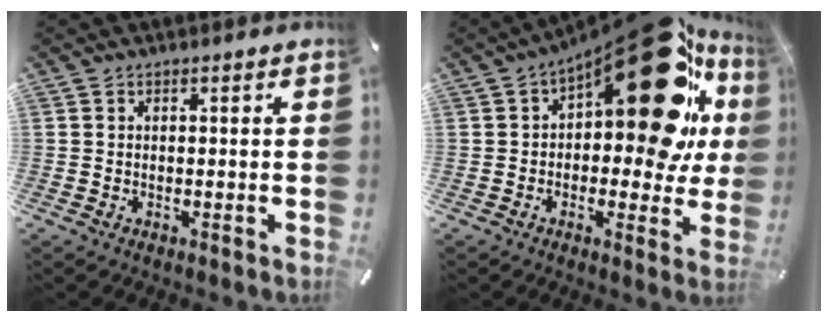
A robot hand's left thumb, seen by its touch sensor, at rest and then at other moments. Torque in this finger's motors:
{"motor_torque": [1.39, 1.40, 1.81, 0.07, 0.67]}